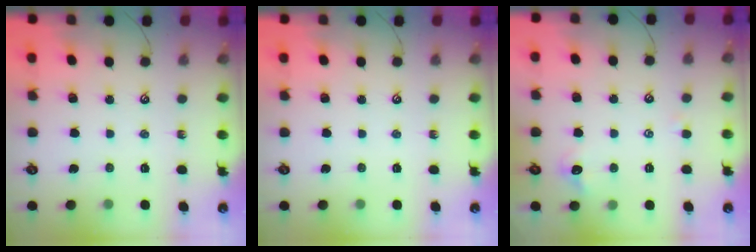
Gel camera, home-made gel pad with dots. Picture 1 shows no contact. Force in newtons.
{"total": 0.0}
{"total": 1.2, "press": 1.0, "slide": 0.7}